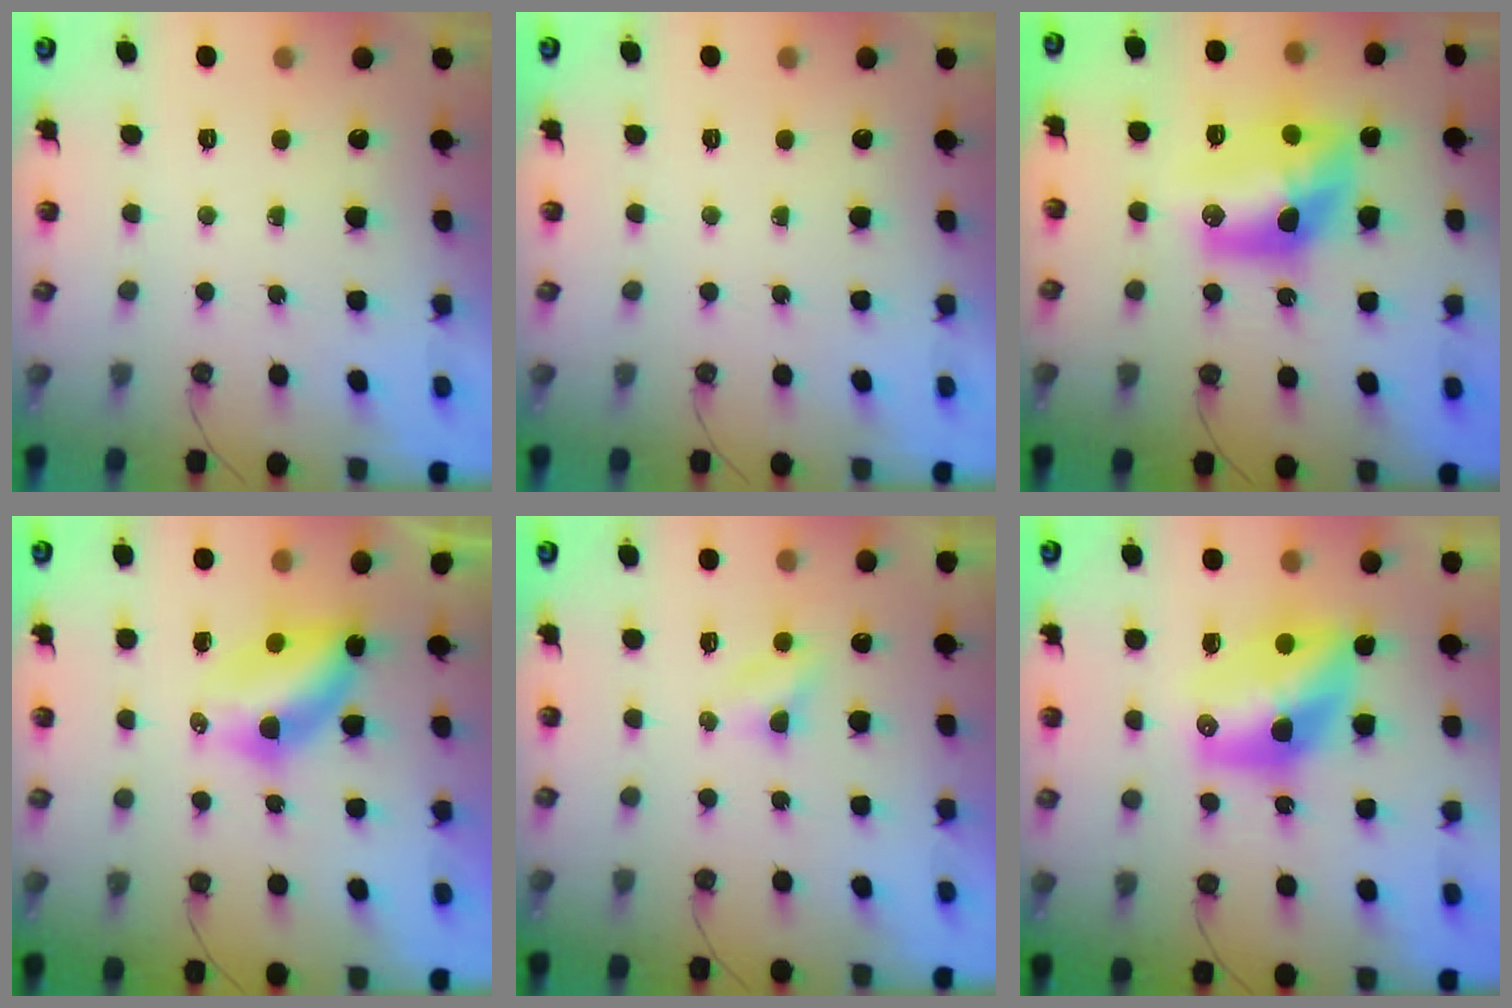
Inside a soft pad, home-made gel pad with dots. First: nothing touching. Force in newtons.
{"total": 0.0}
{"total": 12.7, "press": 12.6, "slide": 1.0}
{"total": 6.0, "press": 6.0, "slide": 0.3}
{"total": 3.3, "press": 3.3, "slide": 0.4}
{"total": 11.5, "press": 11.5, "slide": 0.8}